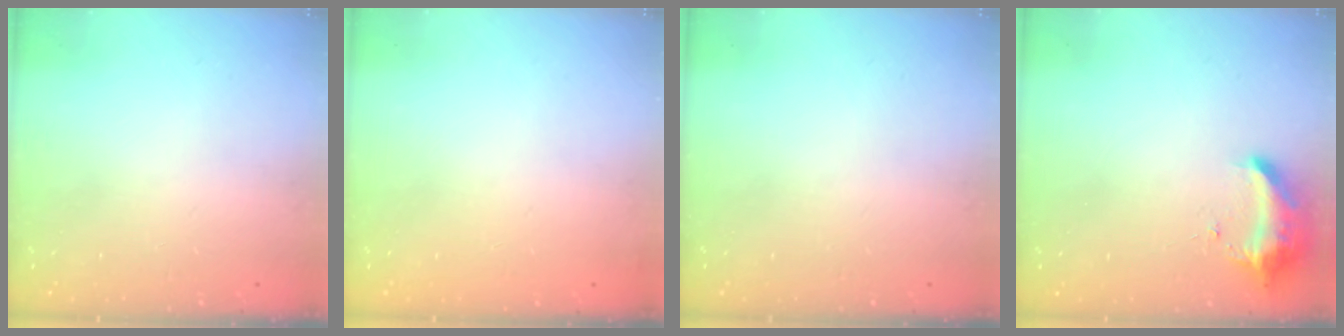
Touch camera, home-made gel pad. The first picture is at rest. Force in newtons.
{"total": 2.8, "press": 2.3, "slide": 1.7}
{"total": 0.0}
{"total": 9.7, "press": 9.6, "slide": 1.0}